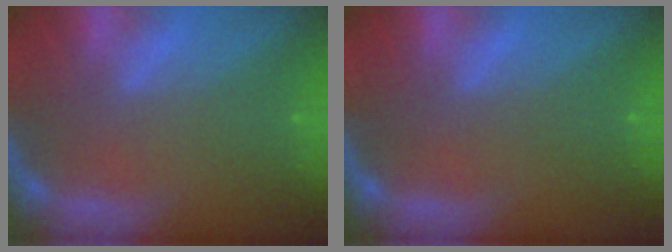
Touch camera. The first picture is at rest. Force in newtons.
{"total": 0.0}